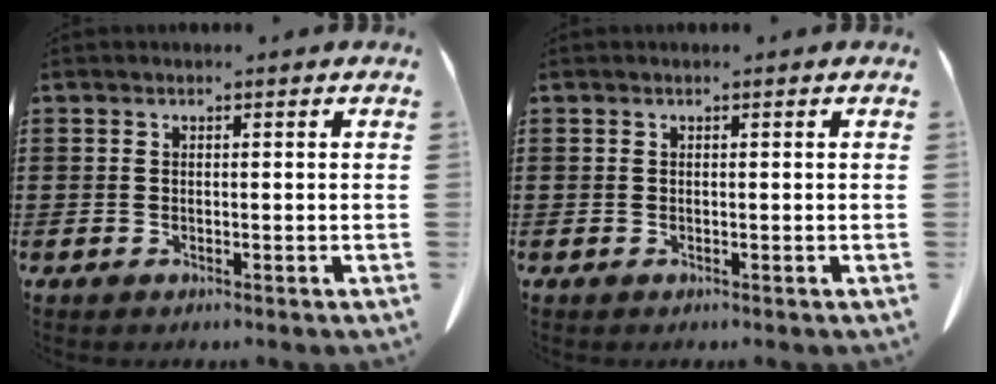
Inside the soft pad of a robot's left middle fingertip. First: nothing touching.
{"total": 0.0}